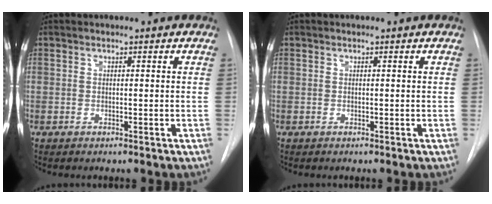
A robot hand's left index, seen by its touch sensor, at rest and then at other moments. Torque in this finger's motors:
{"motor_torque": [-0.01, 0.01, 0.00, 0.00]}